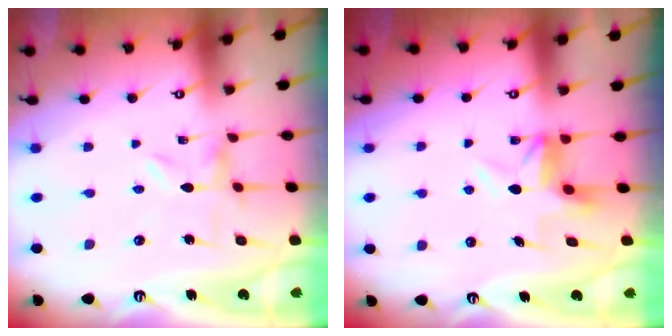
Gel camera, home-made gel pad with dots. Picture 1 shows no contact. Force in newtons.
{"total": 5.3, "press": 5.2, "slide": 0.6}